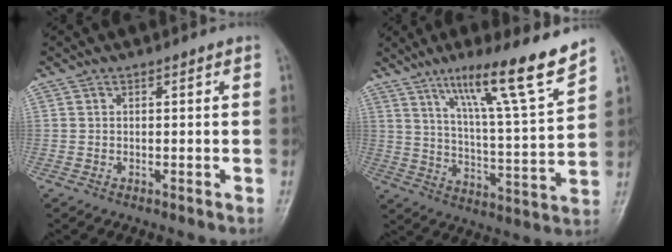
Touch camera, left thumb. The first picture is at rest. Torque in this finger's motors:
{"motor_torque": [0.46, 0.27, 1.22, -1.55, 0.11]}